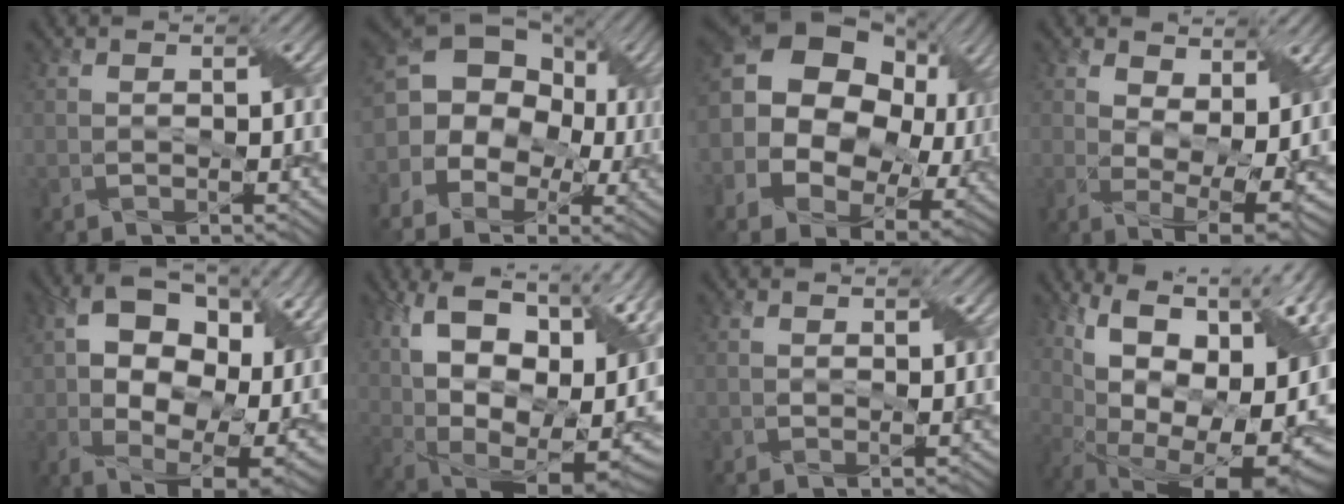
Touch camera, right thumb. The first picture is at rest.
{"total": 14.4, "force": [-0.7, 11.7, 8.3], "torque": [-0.182, 0.016, -0.031]}
{"total": 18.4, "force": [1.1, 14.2, 11.7], "torque": [-0.258, -0.002, 0.039]}
{"total": 6.7, "force": [2.4, 2.8, 5.6], "torque": [-0.113, -0.010, 0.046]}
{"total": 18.3, "force": [3.6, 11.8, 13.6], "torque": [-0.224, 0.013, 0.073]}
{"total": 20.4, "force": [6.4, 11.2, 15.8], "torque": [-0.273, 0.044, 0.127]}
{"total": 0.9, "force": [0.5, 0.4, 0.6], "torque": [-0.013, 0.001, 0.012]}
{"total": 19.5, "force": [3.0, 9.9, 16.5], "torque": [-0.223, 0.025, 0.077]}